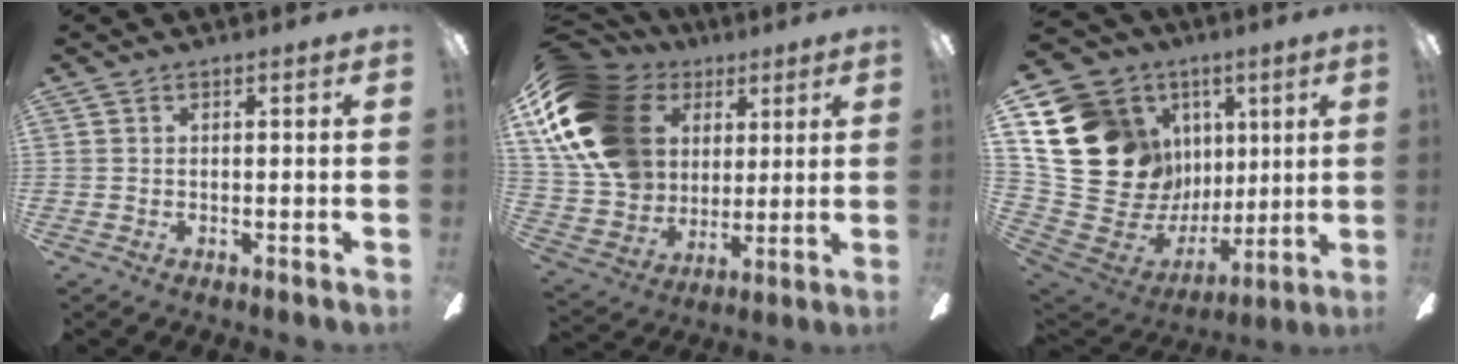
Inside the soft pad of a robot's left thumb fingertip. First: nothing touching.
{"total": 22.0, "force": [7.8, 16.4, 12.4], "torque": [-0.262, -0.015, 0.150]}
{"total": 22.2, "force": [6.5, 18.6, 10.1], "torque": [-0.238, -0.052, 0.162]}